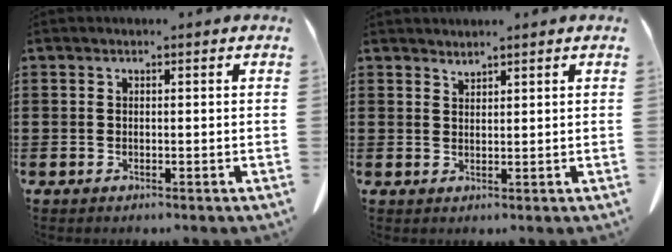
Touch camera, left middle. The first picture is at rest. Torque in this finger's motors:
{"motor_torque": [-0.18, 0.20, -0.05, -0.01]}